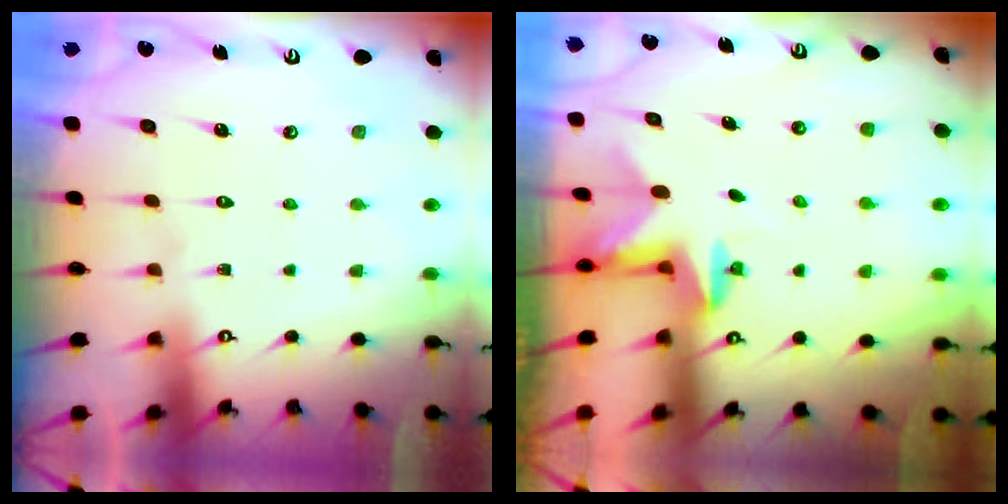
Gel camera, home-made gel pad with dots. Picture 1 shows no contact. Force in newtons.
{"total": 2.4, "press": 2.4, "slide": 0.4}